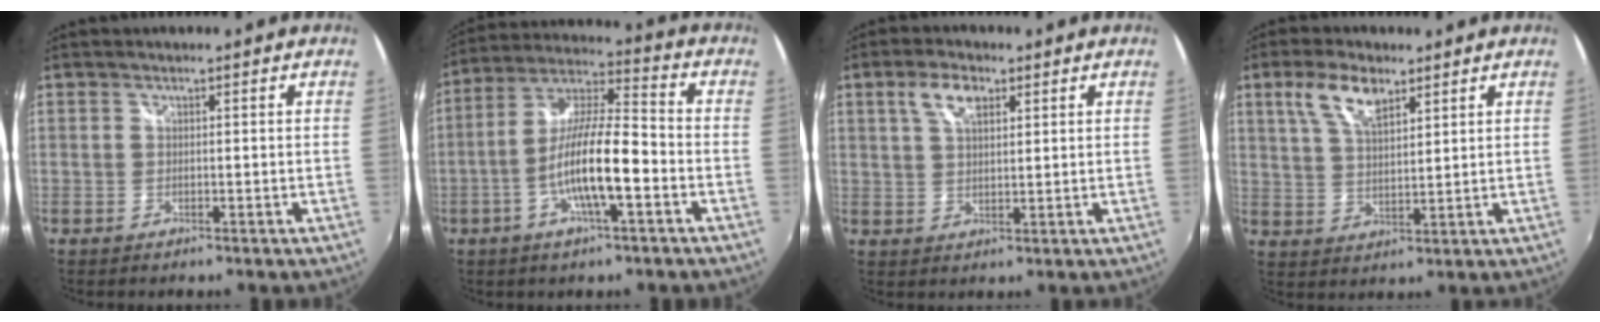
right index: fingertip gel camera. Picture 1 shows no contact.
{"total": 13.4, "force": [-4.5, 2.6, 12.4], "torque": [-0.242, 0.000, -0.086]}
{"total": 5.5, "force": [2.7, 2.7, 4.0], "torque": [-0.074, 0.011, 0.048]}
{"total": 7.6, "force": [4.4, 3.2, 5.3], "torque": [-0.103, 0.013, 0.085]}